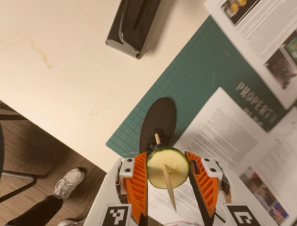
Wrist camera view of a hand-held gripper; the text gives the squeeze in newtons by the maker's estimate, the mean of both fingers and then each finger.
{"total": 8.9, "left": 9.2, "right": 8.7}